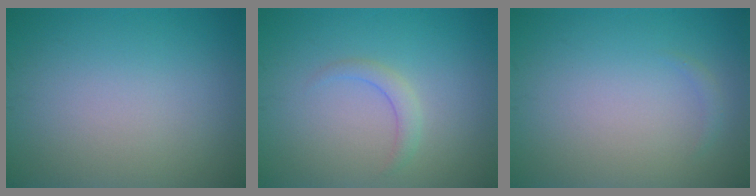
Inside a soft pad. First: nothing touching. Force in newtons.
{"total": 1.4, "press": 1.4, "slide": 0.0}
{"total": 0.6, "press": 0.6, "slide": 0.0}